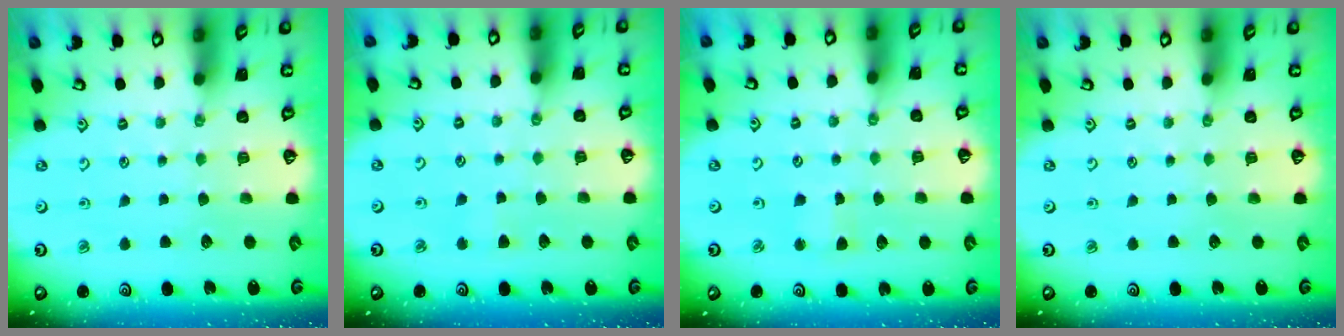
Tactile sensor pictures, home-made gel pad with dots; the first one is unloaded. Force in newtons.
{"total": 2.7, "press": 2.6, "slide": 0.5}
{"total": 2.9, "press": 2.9, "slide": 0.3}
{"total": 0.0}